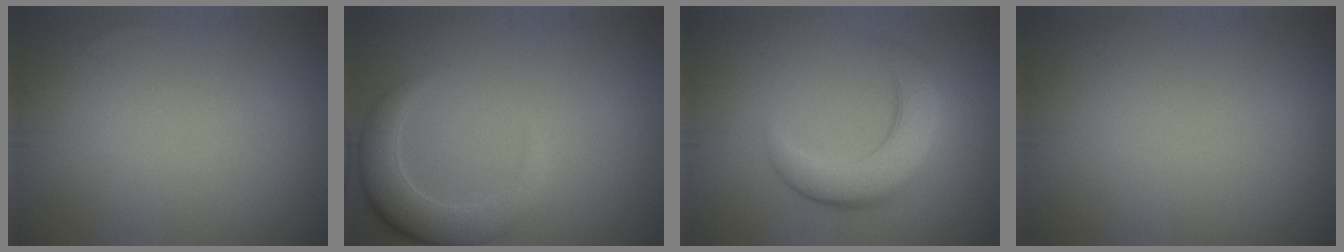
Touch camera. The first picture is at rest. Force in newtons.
{"total": 3.9, "press": 3.9, "slide": 0.5}
{"total": 5.6, "press": 5.5, "slide": 0.4}
{"total": 0.0}